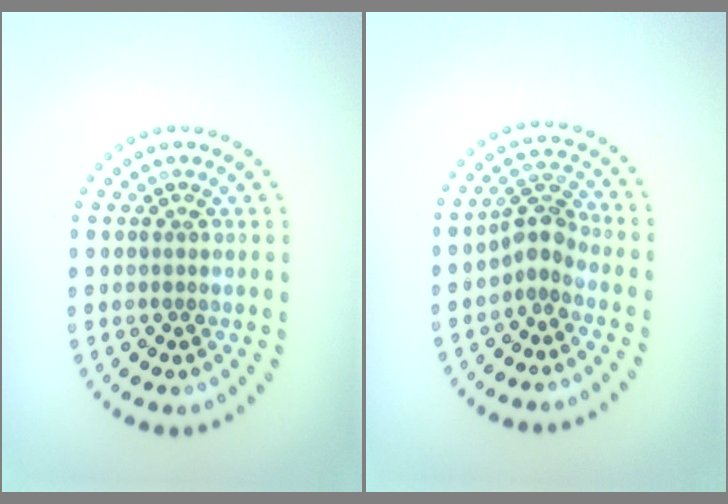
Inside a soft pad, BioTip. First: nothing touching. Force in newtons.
{"total": 2.6, "press": 2.0, "slide": 1.7}